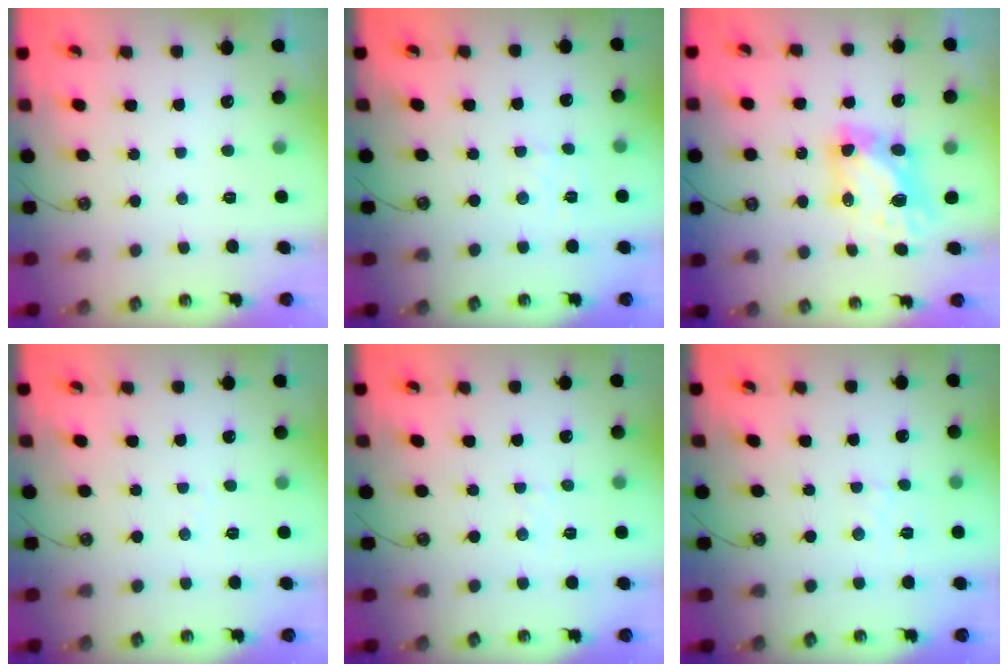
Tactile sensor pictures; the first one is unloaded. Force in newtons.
{"total": 2.5, "press": 2.5, "slide": 0.4}
{"total": 7.0, "press": 7.0, "slide": 0.6}
{"total": 2.8, "press": 2.8, "slide": 0.4}
{"total": 2.5, "press": 2.4, "slide": 0.4}
{"total": 3.0, "press": 3.0, "slide": 0.4}